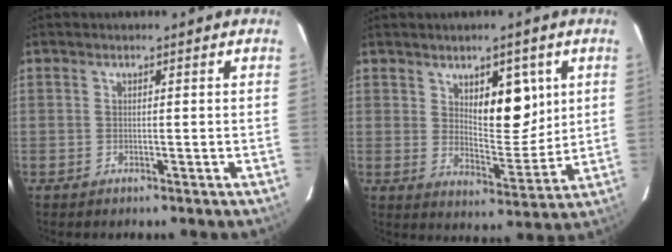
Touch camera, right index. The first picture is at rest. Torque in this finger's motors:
{"motor_torque": [0.28, 0.22, 0.16, 0.03]}